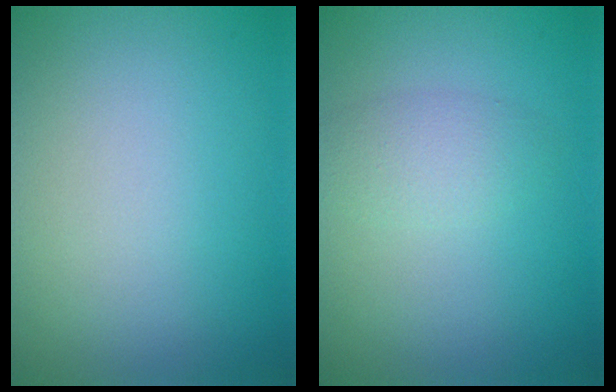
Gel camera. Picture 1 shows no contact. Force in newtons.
{"total": 2.2, "press": 2.1, "slide": 0.1}